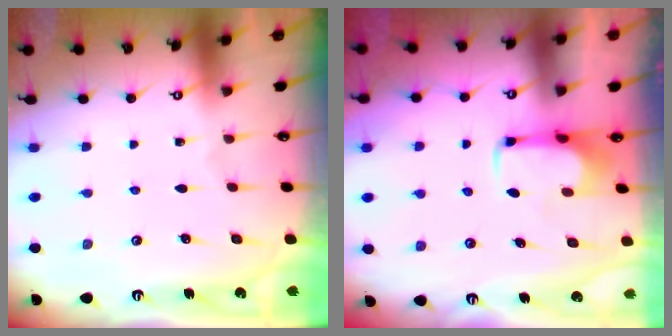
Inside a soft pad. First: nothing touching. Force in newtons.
{"total": 1.6, "press": 1.5, "slide": 0.6}